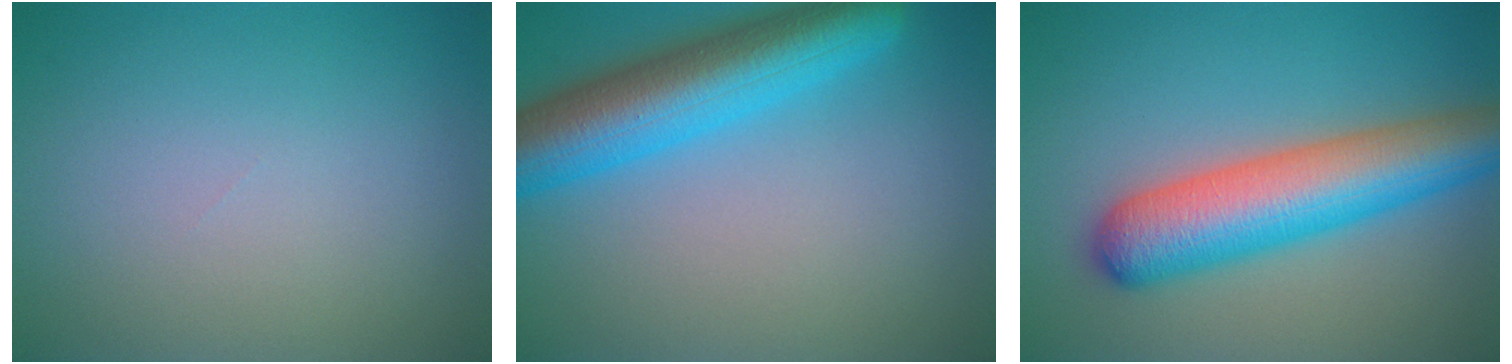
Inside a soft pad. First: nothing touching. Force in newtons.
{"total": 8.5, "press": 8.5, "slide": 0.3}
{"total": 8.7, "press": 8.7, "slide": 0.4}